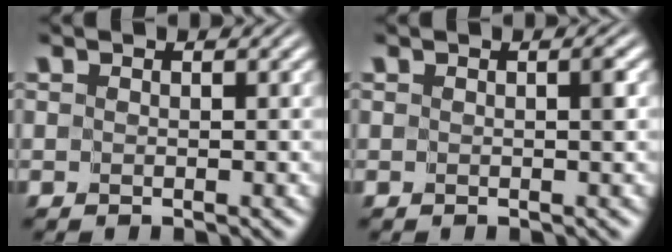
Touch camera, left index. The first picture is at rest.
{"total": 0.6, "force": [0.0, -0.1, 0.5], "torque": [-0.007, -0.002, 0.001]}